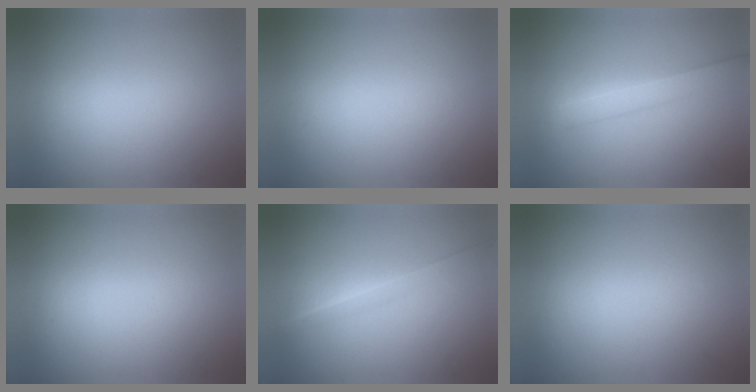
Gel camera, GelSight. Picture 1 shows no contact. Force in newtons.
{"total": 0.0}
{"total": 2.3}
{"total": 0.0}
{"total": 1.3}
{"total": 0.0}